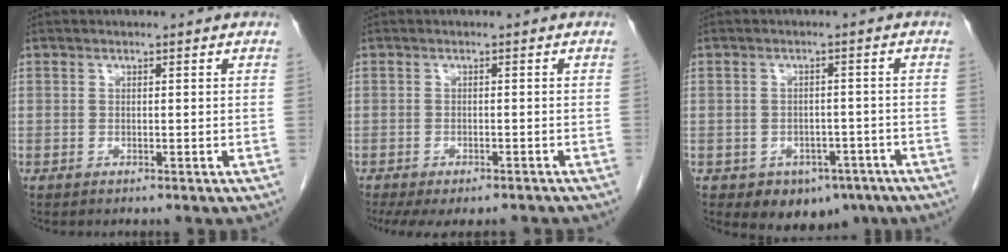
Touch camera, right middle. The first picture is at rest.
{"total": 9.9, "force": [-8.2, 3.3, 4.6], "torque": [-0.080, -0.005, -0.106]}
{"total": 7.2, "force": [-4.5, 5.1, 2.4], "torque": [-0.018, 0.012, -0.050]}